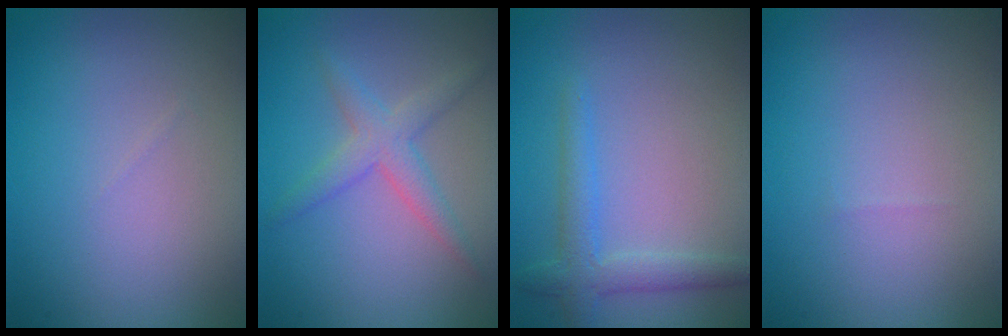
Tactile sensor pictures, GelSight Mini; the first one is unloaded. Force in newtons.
{"total": 2.8, "press": 2.8, "slide": 0.2}
{"total": 2.7, "press": 2.7, "slide": 0.1}
{"total": 0.0}